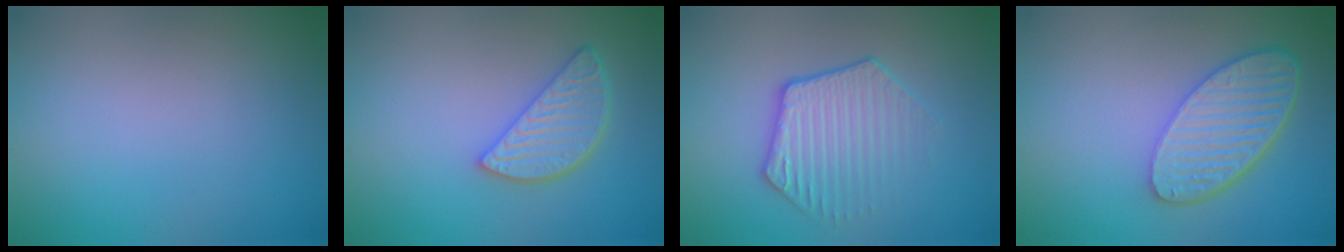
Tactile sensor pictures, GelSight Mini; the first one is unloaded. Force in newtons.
{"total": 3.6, "press": 3.1, "slide": 1.9}
{"total": 3.6, "press": 3.2, "slide": 1.6}
{"total": 6.1, "press": 4.7, "slide": 3.9}